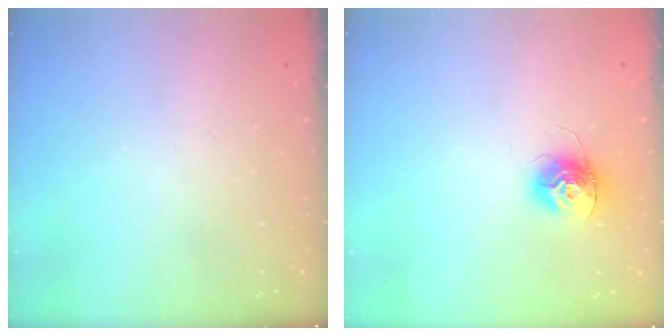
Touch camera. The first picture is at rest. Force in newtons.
{"total": 12.3, "press": 12.2, "slide": 0.9}